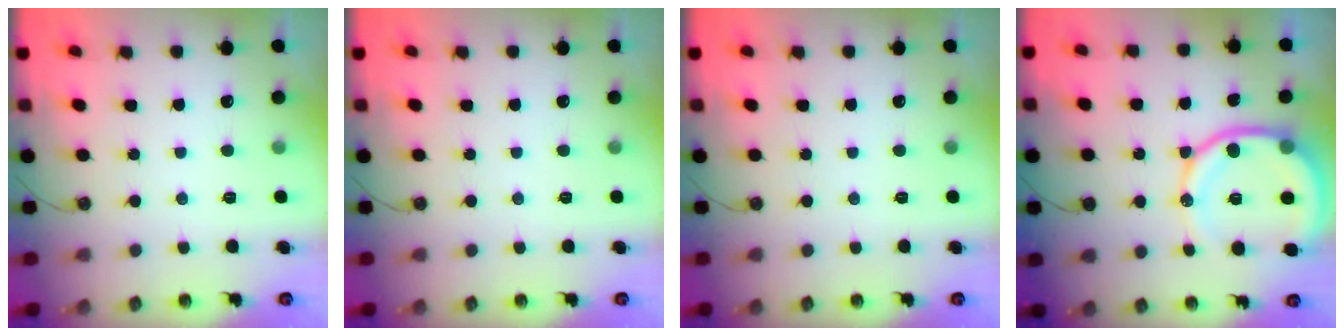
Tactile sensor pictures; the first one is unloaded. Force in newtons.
{"total": 0.0}
{"total": 0.0}
{"total": 15.8, "press": 15.7, "slide": 2.1}